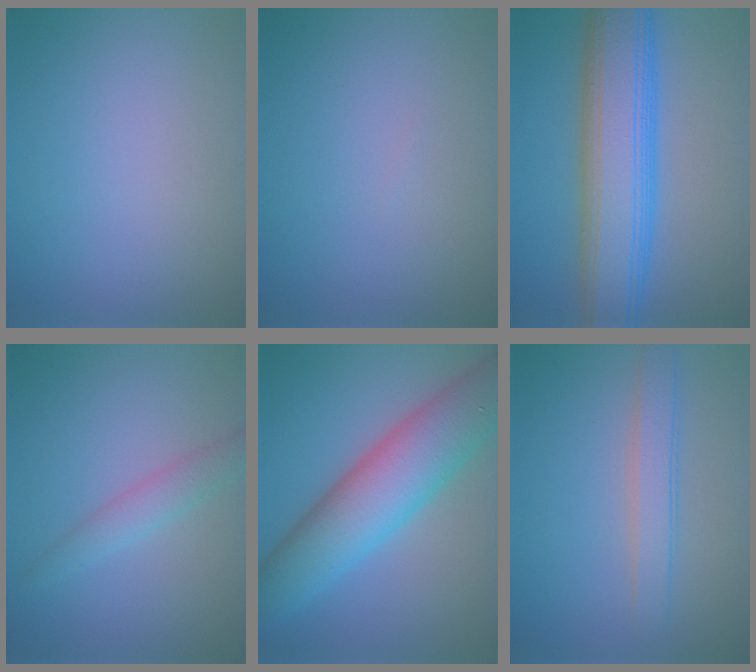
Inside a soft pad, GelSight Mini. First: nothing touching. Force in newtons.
{"total": 0.0}
{"total": 10.1, "press": 10.1, "slide": 0.1}
{"total": 1.6, "press": 1.6, "slide": 0.1}
{"total": 9.8, "press": 9.8, "slide": 0.1}
{"total": 2.7, "press": 2.7, "slide": 0.0}